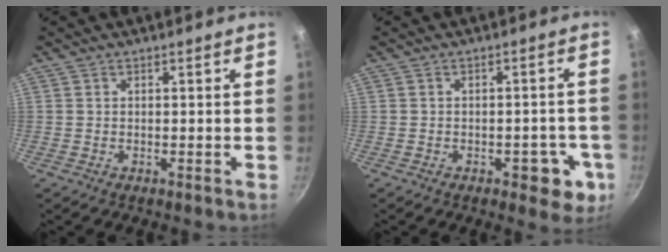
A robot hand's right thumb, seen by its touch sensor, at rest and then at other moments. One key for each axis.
{"total": 6.4, "fx": -2.8, "fy": 3.1, "fz": 4.8, "tx": -0.032, "ty": 0.018, "tz": -0.031}